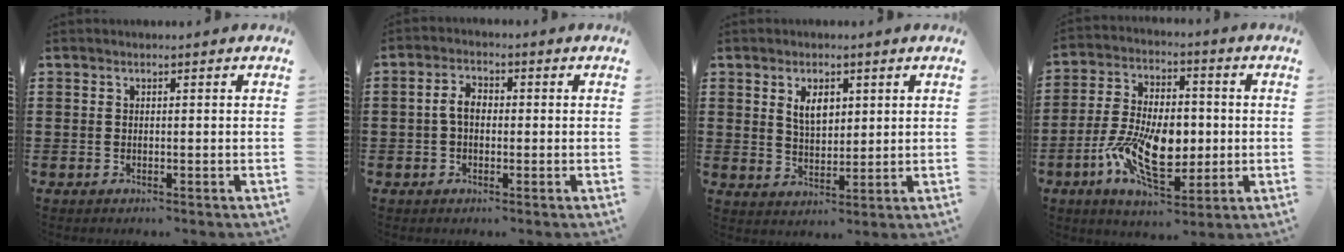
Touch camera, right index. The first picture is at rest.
{"total": 3.6, "force": [-0.2, 2.2, 2.8], "torque": [-0.063, 0.005, -0.008]}
{"total": 4.6, "force": [2.1, 2.5, 3.2], "torque": [-0.064, 0.006, 0.034]}
{"total": 12.4, "force": [-2.5, 6.8, 10.1], "torque": [-0.210, 0.001, -0.044]}